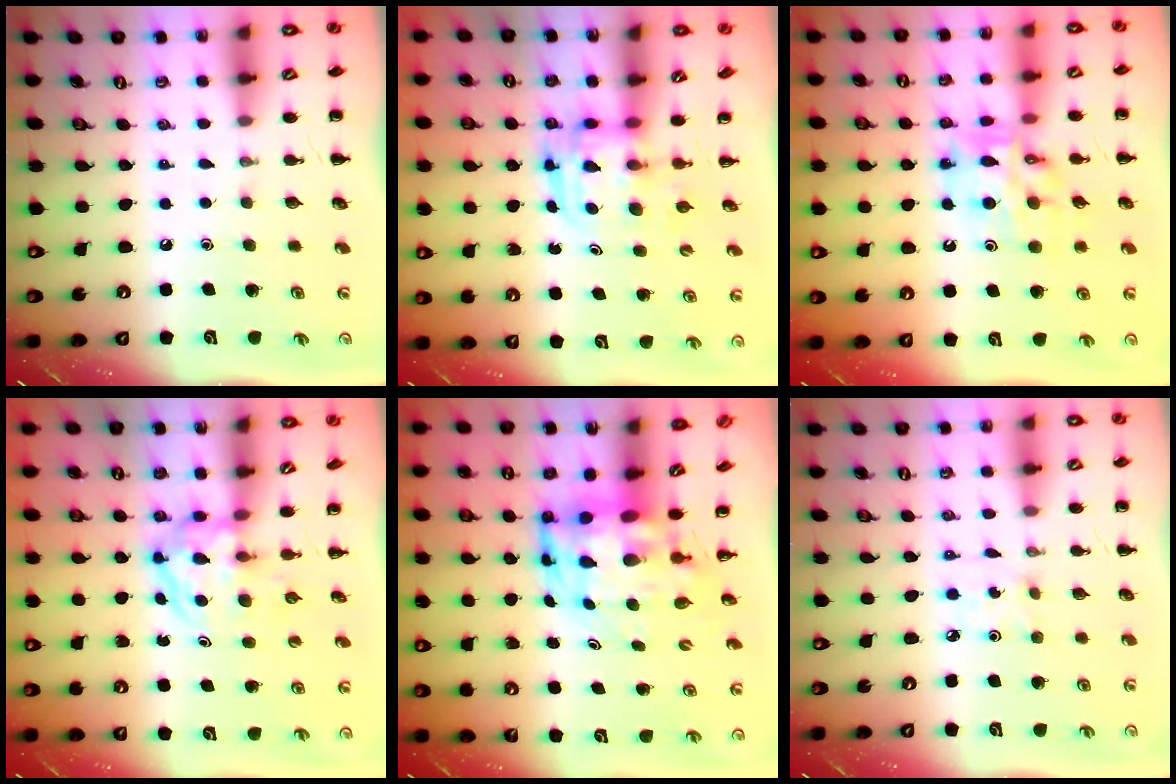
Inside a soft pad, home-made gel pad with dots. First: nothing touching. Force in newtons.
{"total": 3.0, "press": 3.0, "slide": 0.3}
{"total": 12.2, "press": 11.7, "slide": 3.4}
{"total": 3.9, "press": 3.9, "slide": 0.4}
{"total": 7.3, "press": 7.0, "slide": 2.2}
{"total": 1.7, "press": 1.6, "slide": 0.6}